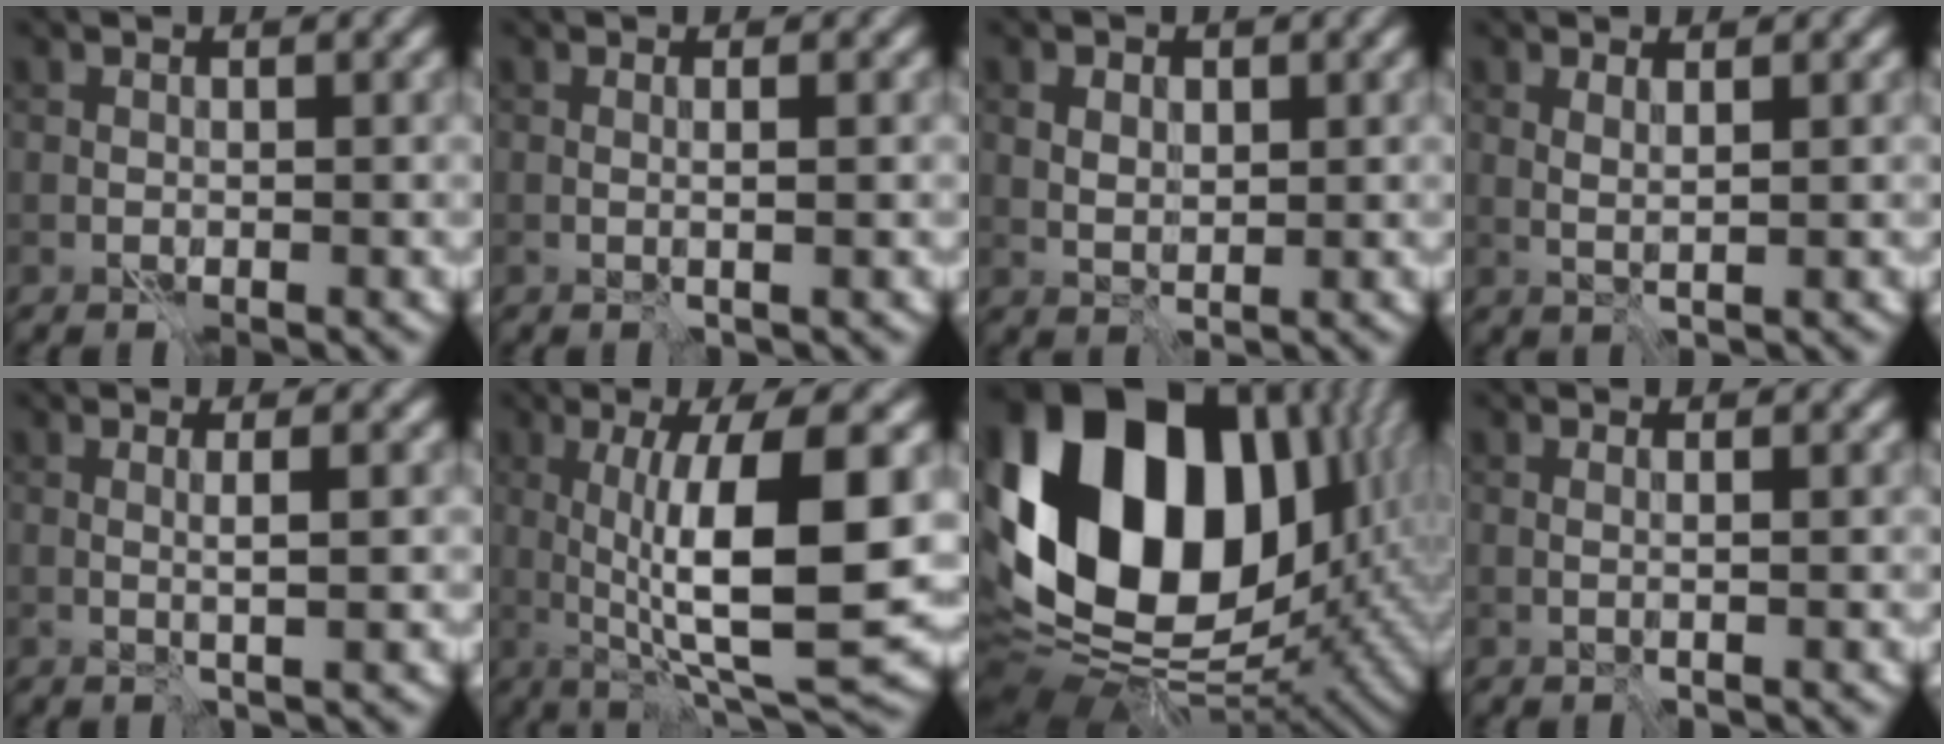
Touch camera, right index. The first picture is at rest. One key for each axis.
{"total": 0.9, "fx": 0.1, "fy": -0.1, "fz": 0.9, "tx": -0.014, "ty": 0.003, "tz": -0.001}
{"total": 1.7, "fx": 0.6, "fy": 1.1, "fz": 1.1, "tx": -0.022, "ty": -0.003, "tz": 0.013}
{"total": 1.1, "fx": 0.7, "fy": -0.1, "fz": 0.8, "tx": -0.019, "ty": -0.003, "tz": 0.011}
{"total": 1.6, "fx": 0.3, "fy": 0.1, "fz": 1.6, "tx": -0.026, "ty": 0.004, "tz": -0.002}
{"total": 11.6, "fx": 0.5, "fy": 2.8, "fz": 11.2, "tx": -0.163, "ty": -0.005, "tz": 0.013}
{"total": 21.1, "fx": 3.9, "fy": 14.5, "fz": 14.8, "tx": -0.330, "ty": -0.007, "tz": 0.093}
{"total": 0.6, "fx": 0.3, "fy": -0.1, "fz": 0.5, "tx": -0.008, "ty": -0.001, "tz": -0.001}